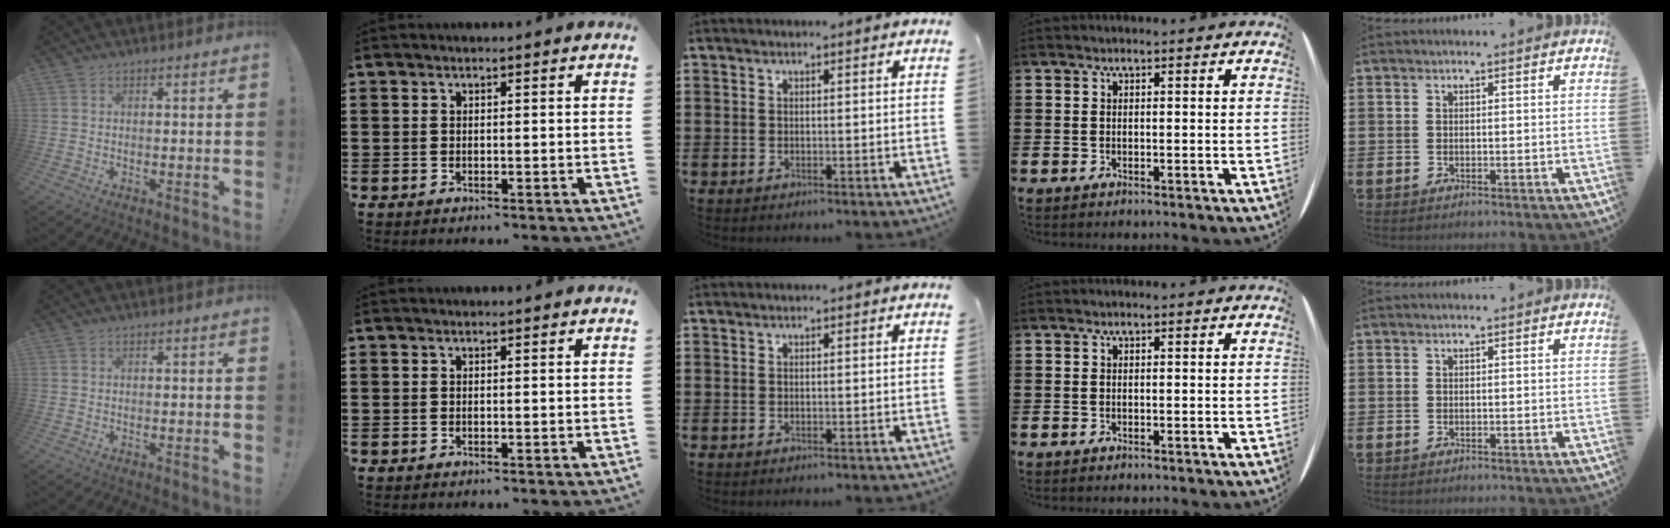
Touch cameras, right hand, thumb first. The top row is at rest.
{}